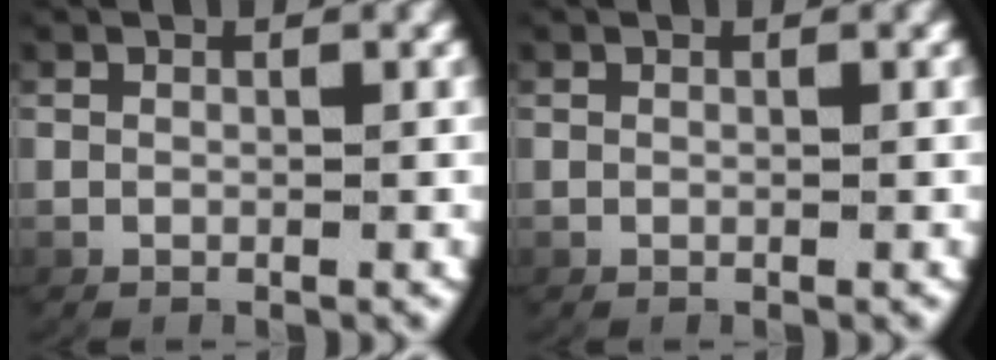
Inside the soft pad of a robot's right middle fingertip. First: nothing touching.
{"total": 0.0}